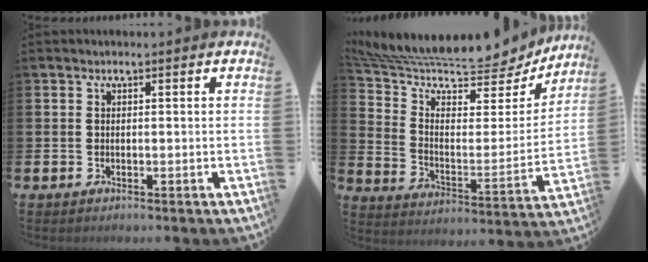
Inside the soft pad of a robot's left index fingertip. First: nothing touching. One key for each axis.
{"total": 9.4, "fx": 8.4, "fy": 2.2, "fz": 3.5, "tx": -0.107, "ty": -0.067, "tz": 0.137}